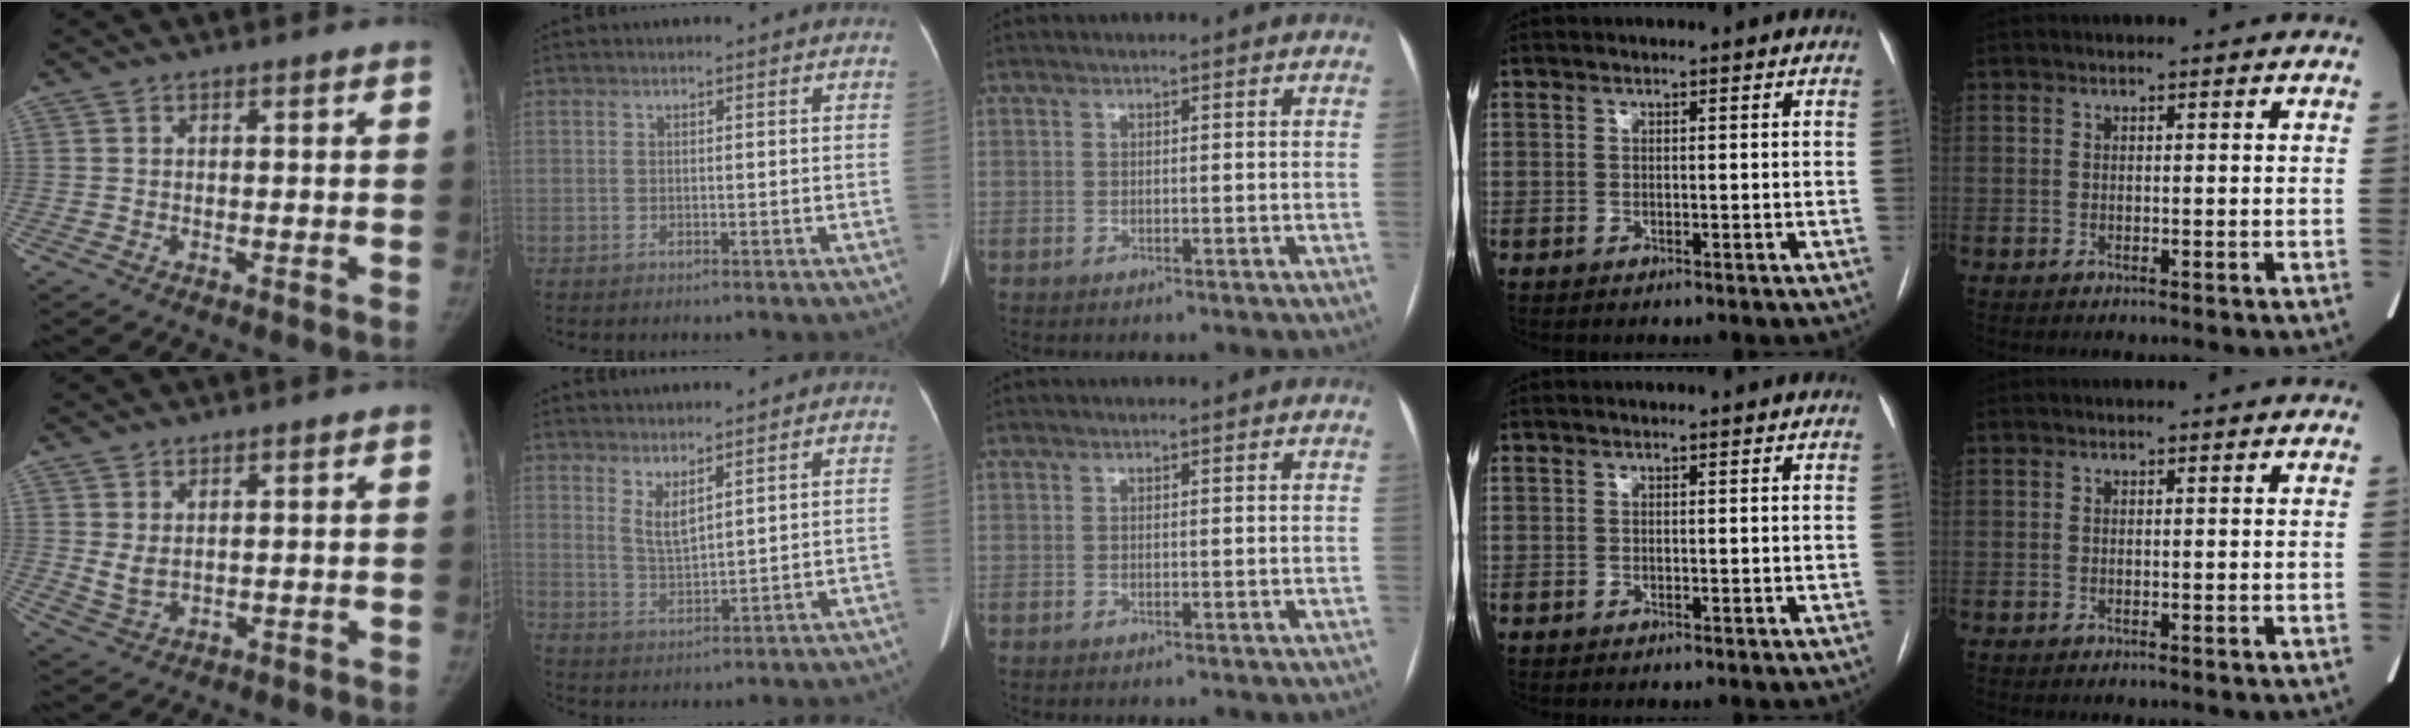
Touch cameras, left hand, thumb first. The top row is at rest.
{"thumb": {"total": 3.1, "force": [0.9, 2.1, 2.2], "torque": [-0.041, -0.011, 0.029]}, "index": {"total": 3.7, "force": [2.5, 0.8, 2.5], "torque": [-0.056, -0.014, 0.058]}}